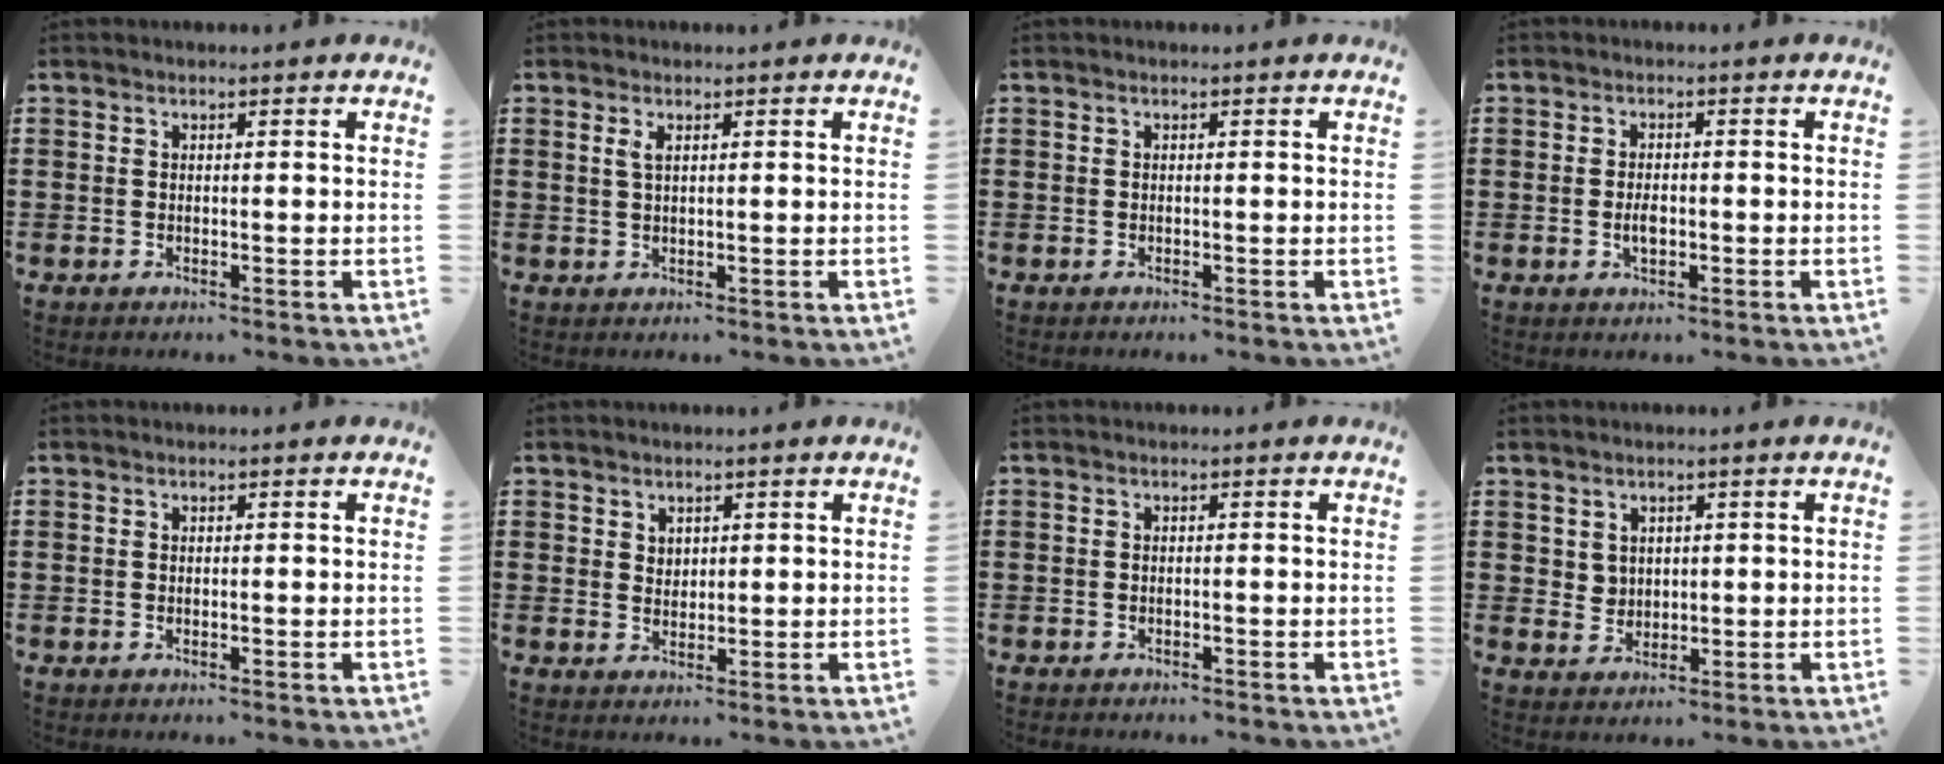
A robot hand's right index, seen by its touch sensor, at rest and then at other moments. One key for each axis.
{"total": 1.5, "fx": 0.6, "fy": 0.5, "fz": 1.3, "tx": -0.027, "ty": 0.004, "tz": 0.009}
{"total": 0.0}
{"total": 2.4, "fx": -0.5, "fy": 1.1, "fz": 2.1, "tx": -0.040, "ty": -0.001, "tz": -0.008}
{"total": 0.0}
{"total": 1.7, "fx": 1.3, "fy": 1.2, "fz": 0.2, "tx": -0.007, "ty": 0.005, "tz": 0.025}
{"total": 0.6, "fx": -0.5, "fy": 0.1, "fz": 0.1, "tx": -0.002, "ty": -0.002, "tz": -0.011}
{"total": 2.5, "fx": 1.5, "fy": 2.0, "fz": 0.4, "tx": -0.015, "ty": 0.010, "tz": 0.028}